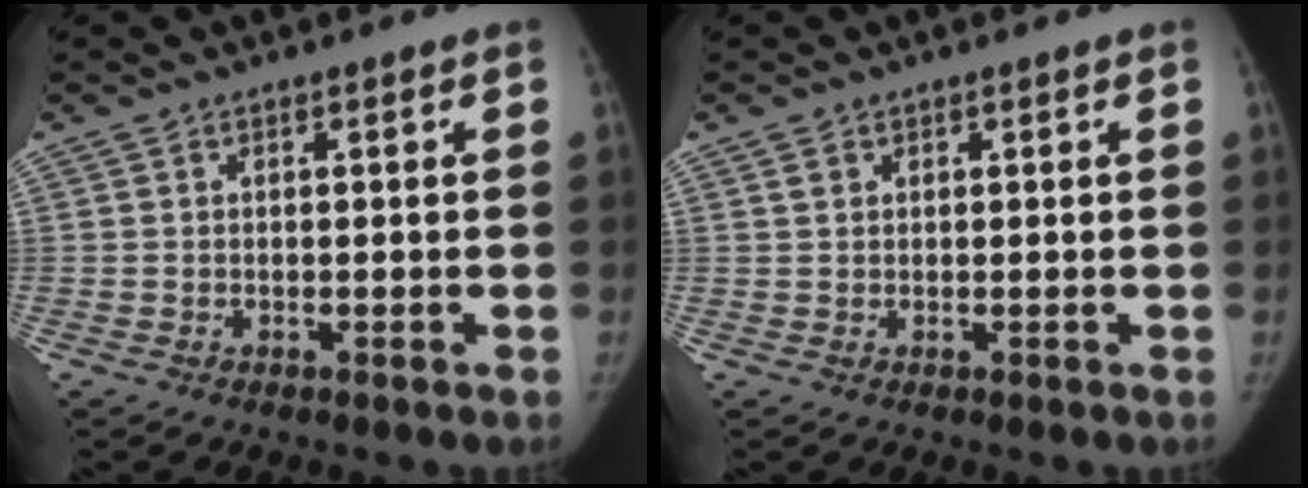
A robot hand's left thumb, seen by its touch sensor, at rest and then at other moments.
{"total": 1.1, "force": [0.6, 0.8, 0.4], "torque": [0.000, 0.001, 0.012]}